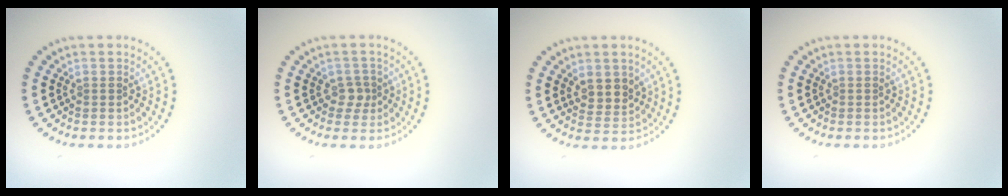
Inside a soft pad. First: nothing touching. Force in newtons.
{"total": 1.4, "press": 1.2, "slide": 0.8}
{"total": 2.4, "press": 2.2, "slide": 1.0}
{"total": 0.0}